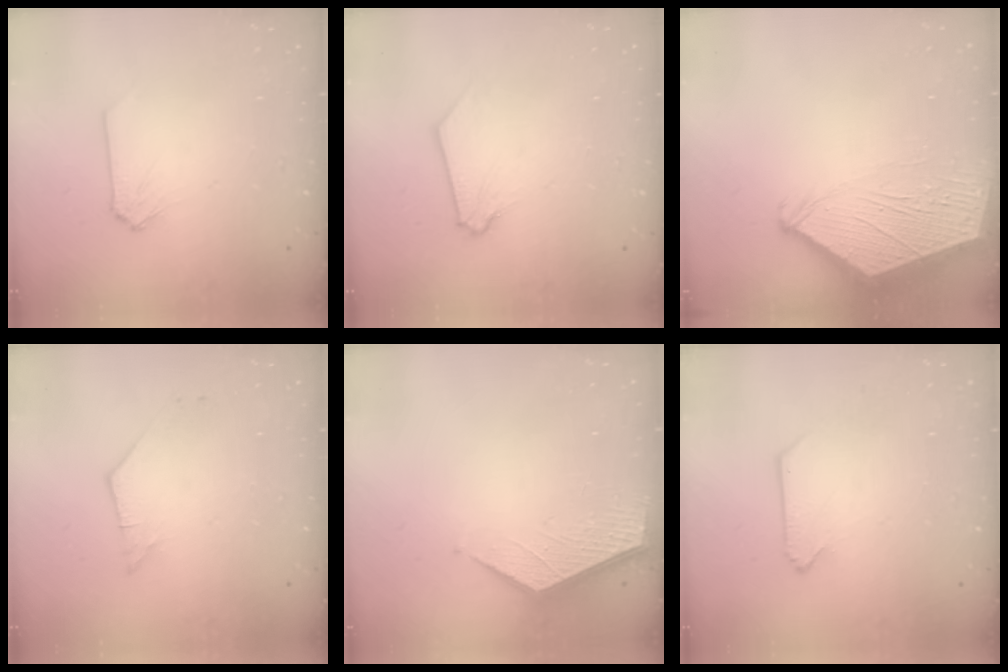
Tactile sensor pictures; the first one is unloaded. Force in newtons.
{"total": 0.0}
{"total": 6.4, "press": 6.3, "slide": 0.8}
{"total": 2.5, "press": 2.5, "slide": 0.1}
{"total": 3.7, "press": 3.7, "slide": 0.3}
{"total": 0.0}